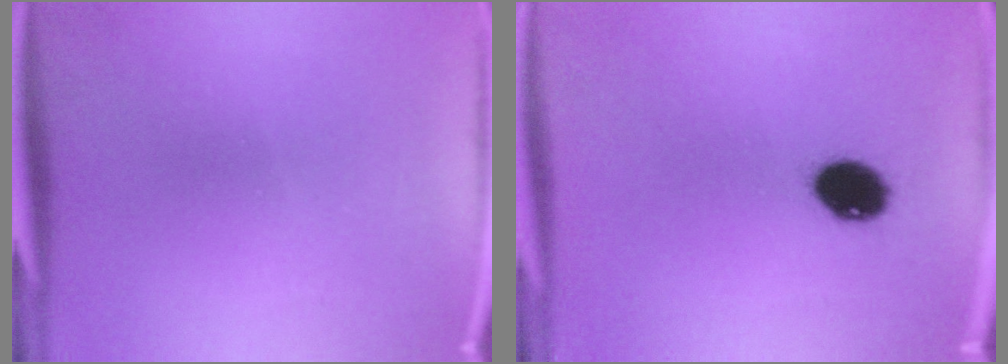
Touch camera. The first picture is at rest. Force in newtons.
{"total": 7.8}